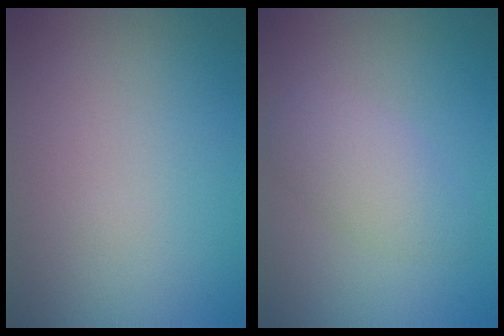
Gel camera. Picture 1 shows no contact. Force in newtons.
{"total": 3.0, "press": 3.0, "slide": 0.1}